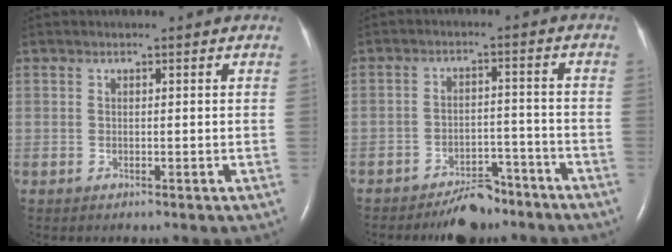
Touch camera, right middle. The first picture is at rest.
{"total": 6.7, "force": [-5.7, 2.7, 2.2], "torque": [-0.033, 0.007, -0.089]}